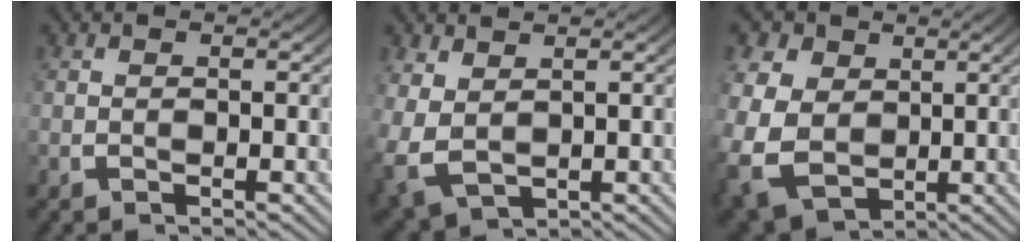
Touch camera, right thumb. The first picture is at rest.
{"total": 5.2, "force": [0.0, 3.9, 3.4], "torque": [-0.099, -0.037, 0.031]}
{"total": 12.0, "force": [-1.2, 10.0, 6.5], "torque": [-0.182, -0.072, 0.007]}